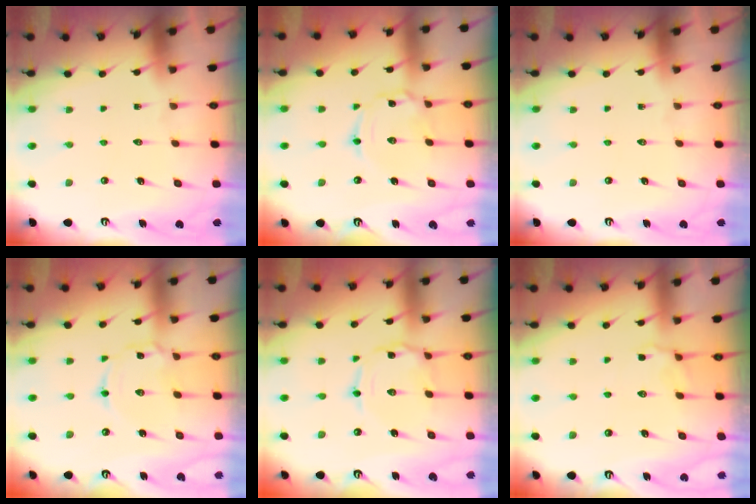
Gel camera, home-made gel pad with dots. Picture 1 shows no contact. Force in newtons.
{"total": 2.7, "press": 2.7, "slide": 0.3}
{"total": 0.0}
{"total": 2.7, "press": 2.7, "slide": 0.4}
{"total": 1.2, "press": 1.1, "slide": 0.2}
{"total": 2.8, "press": 2.6, "slide": 1.2}